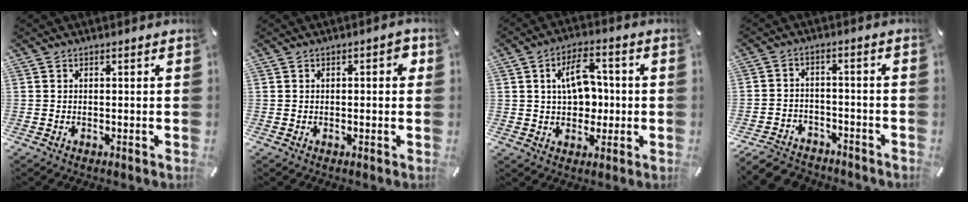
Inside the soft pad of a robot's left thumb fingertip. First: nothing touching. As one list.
[{"total": 2.5, "force": [0.2, 1.2, 2.2], "torque": [-0.027, 0.003, -0.003]}, {"total": 10.6, "force": [1.0, 7.5, 7.3], "torque": [-0.111, 0.006, 0.016]}, {"total": 6.4, "force": [-5.4, 3.1, 1.5], "torque": [-0.032, 0.025, -0.105]}]